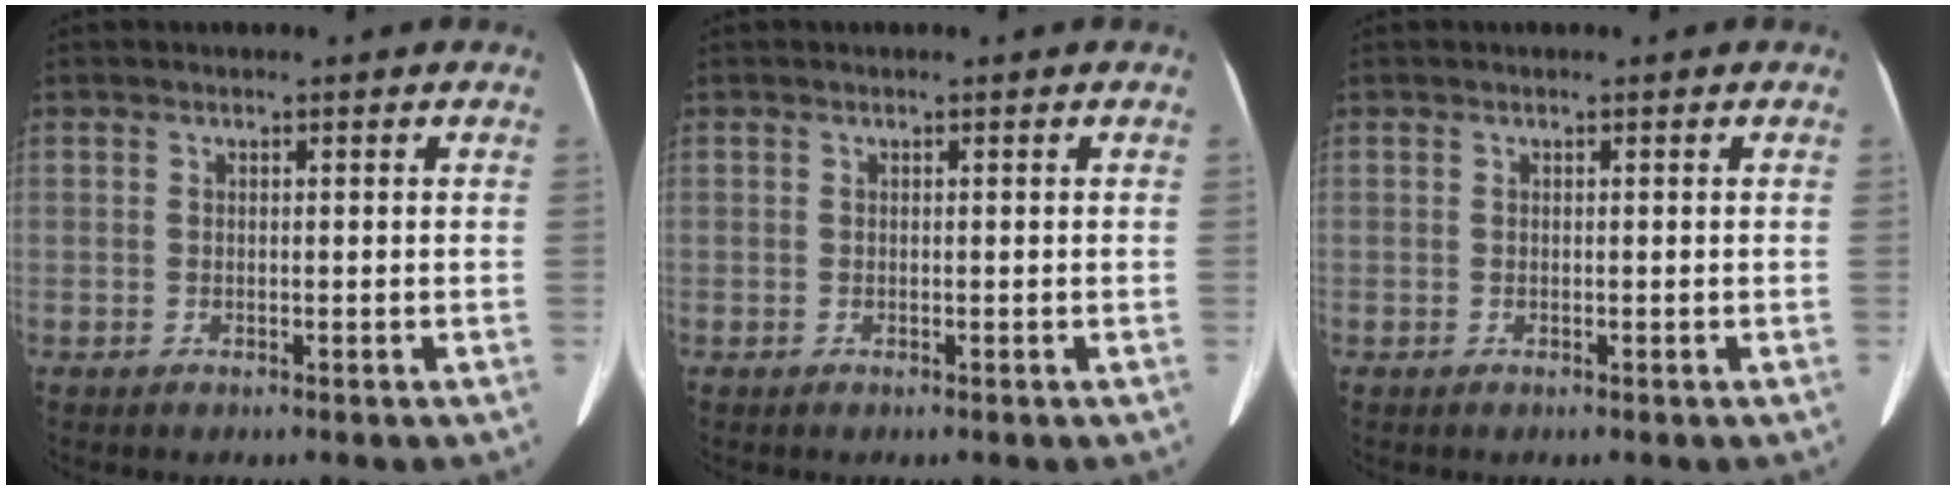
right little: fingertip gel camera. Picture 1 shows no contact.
{"total": 0.0}
{"total": 0.0}